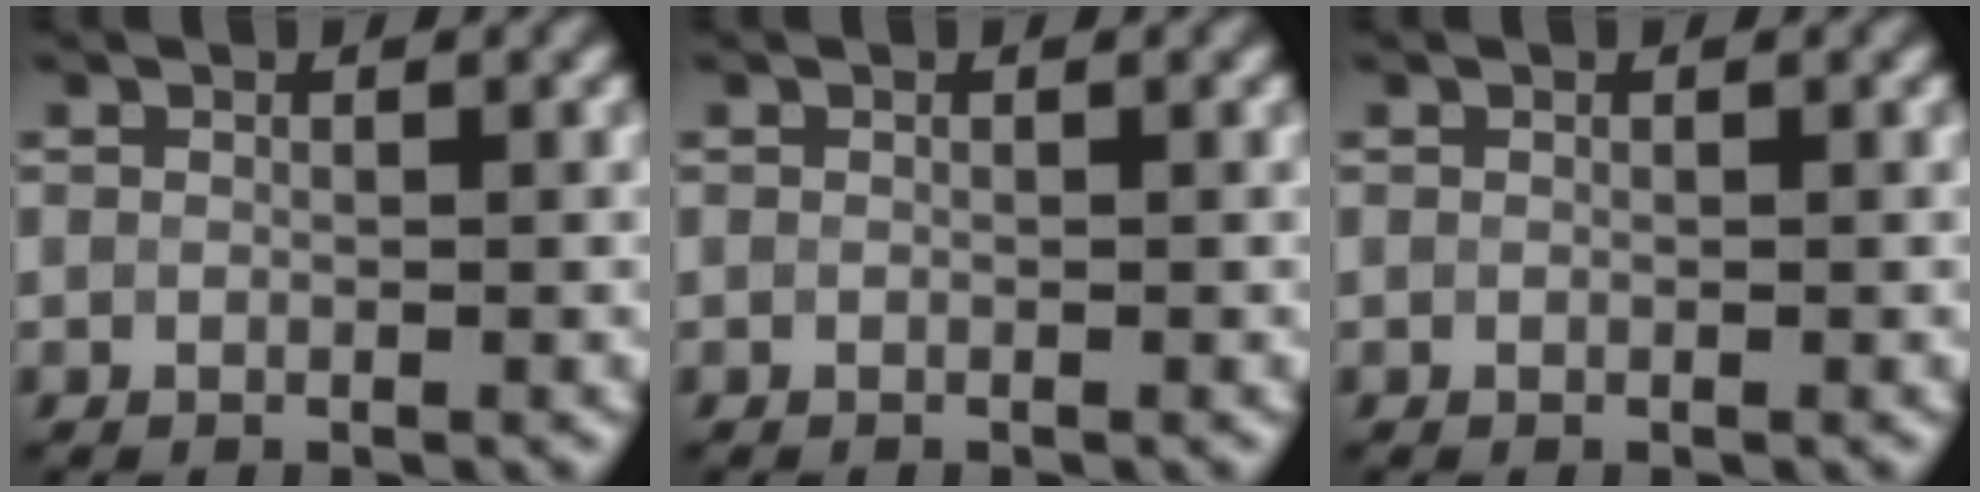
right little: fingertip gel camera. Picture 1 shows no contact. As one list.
[{"total": 0.0}, {"total": 0.0}]